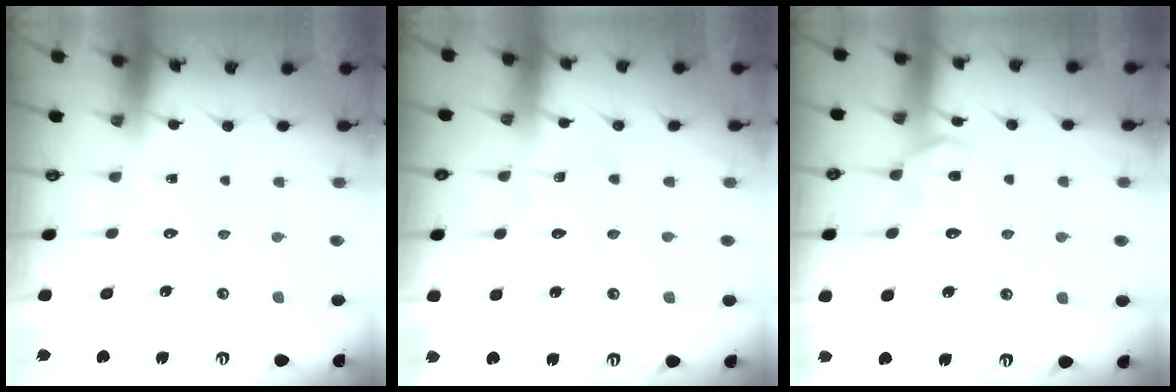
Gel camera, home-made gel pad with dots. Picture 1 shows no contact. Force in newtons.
{"total": 1.8, "press": 1.8, "slide": 0.1}
{"total": 11.1, "press": 11.0, "slide": 0.9}